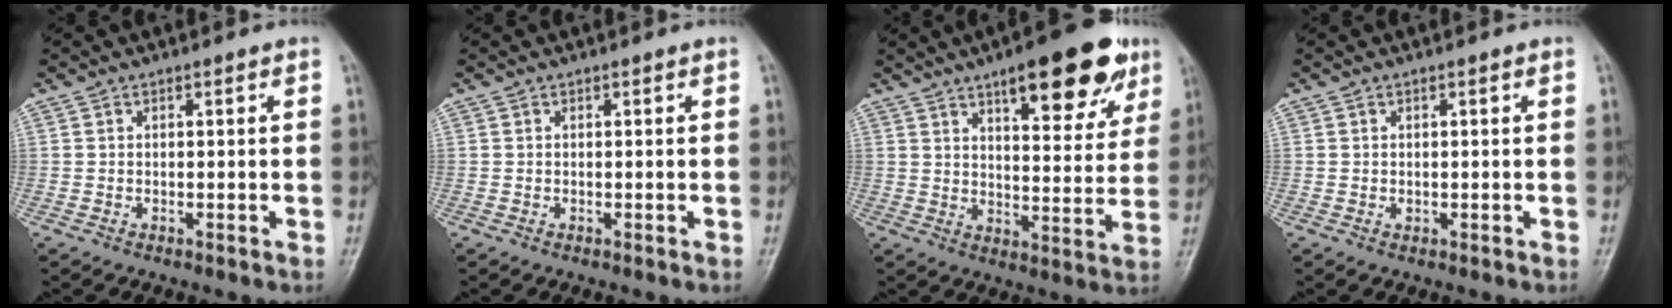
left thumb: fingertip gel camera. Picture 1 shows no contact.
{"total": 0.0}
{"total": 17.4, "force": [10.1, 6.2, 12.7], "torque": [-0.131, -0.037, 0.141]}
{"total": 0.7, "force": [0.1, 0.4, 0.6], "torque": [-0.005, 0.000, 0.005]}